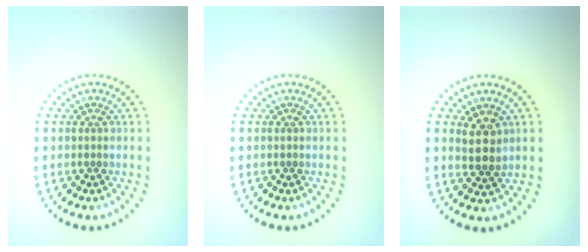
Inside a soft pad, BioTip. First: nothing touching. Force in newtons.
{"total": 0.0}
{"total": 2.5, "press": 2.3, "slide": 0.9}